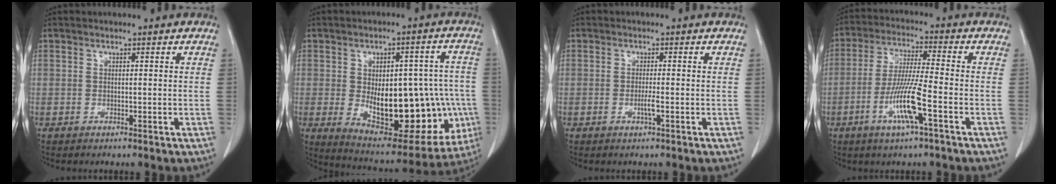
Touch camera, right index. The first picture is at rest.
{"total": 24.6, "force": [-4.0, 11.8, 21.2], "torque": [-0.280, 0.018, -0.025]}
{"total": 2.2, "force": [-0.7, 0.4, 2.0], "torque": [-0.042, -0.001, -0.011]}
{"total": 10.4, "force": [-4.1, 0.4, 9.5], "torque": [-0.191, -0.010, -0.079]}